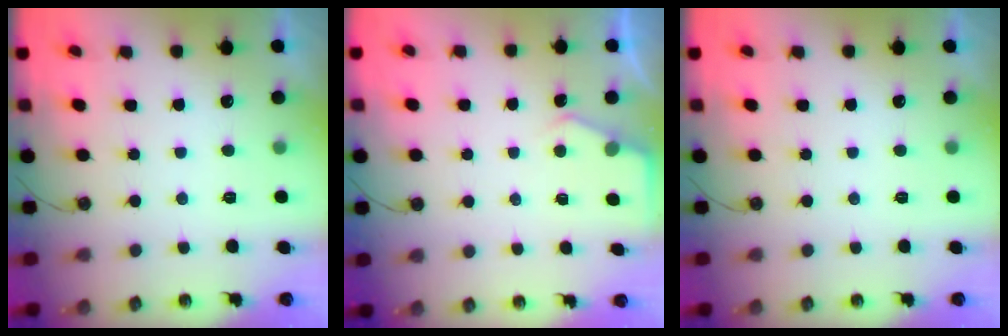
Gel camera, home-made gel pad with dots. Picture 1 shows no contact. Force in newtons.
{"total": 3.9, "press": 3.8, "slide": 0.4}
{"total": 0.0}